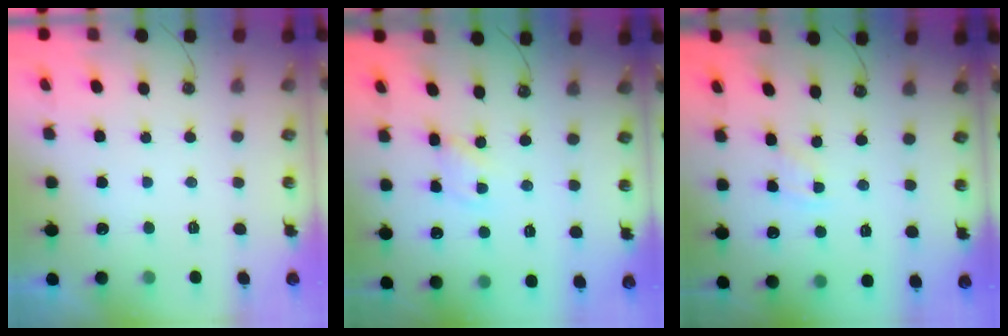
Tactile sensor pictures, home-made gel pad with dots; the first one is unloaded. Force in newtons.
{"total": 1.2, "press": 1.1, "slide": 0.2}
{"total": 2.2, "press": 2.1, "slide": 0.4}